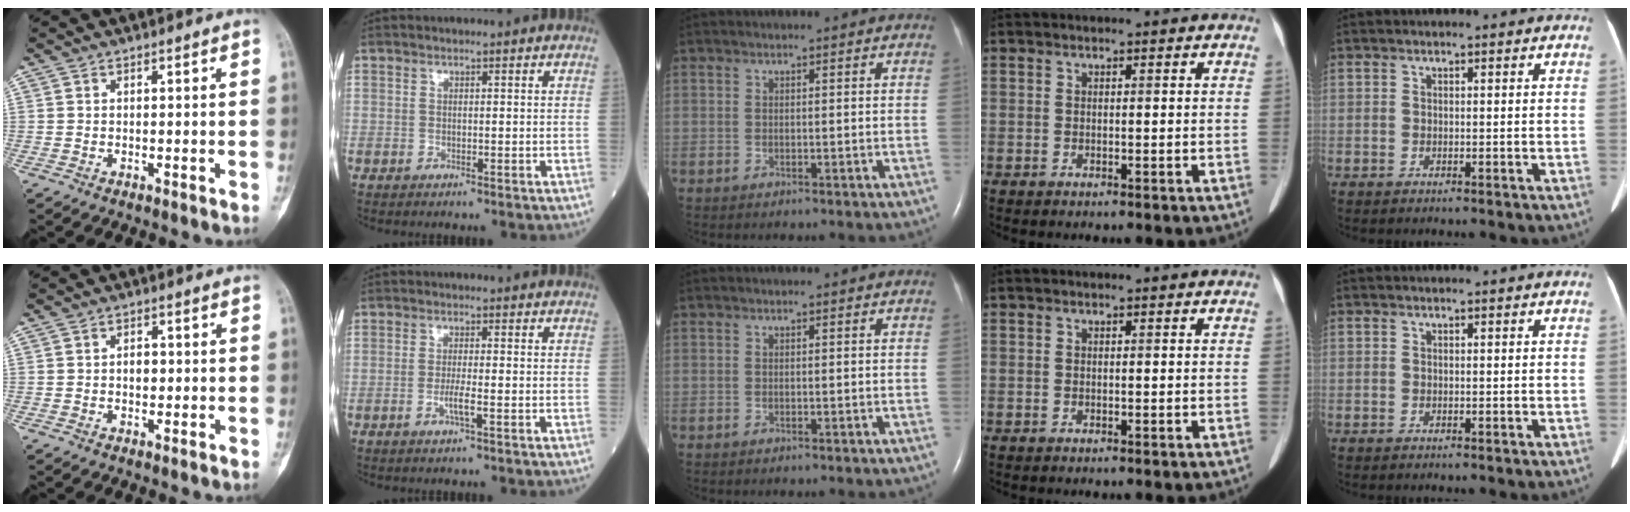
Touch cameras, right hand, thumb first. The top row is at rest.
{"thumb": {"total": 2.2, "force": [0.0, 1.6, 1.6], "torque": [-0.012, 0.003, -0.001]}, "index": {"total": 2.3, "force": [-0.9, -0.1, 2.2], "torque": [-0.045, -0.003, -0.017]}}